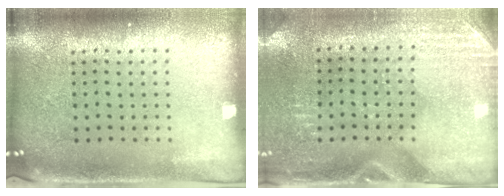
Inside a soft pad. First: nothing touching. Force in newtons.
{"total": 2.8, "press": 2.5, "slide": 1.3}